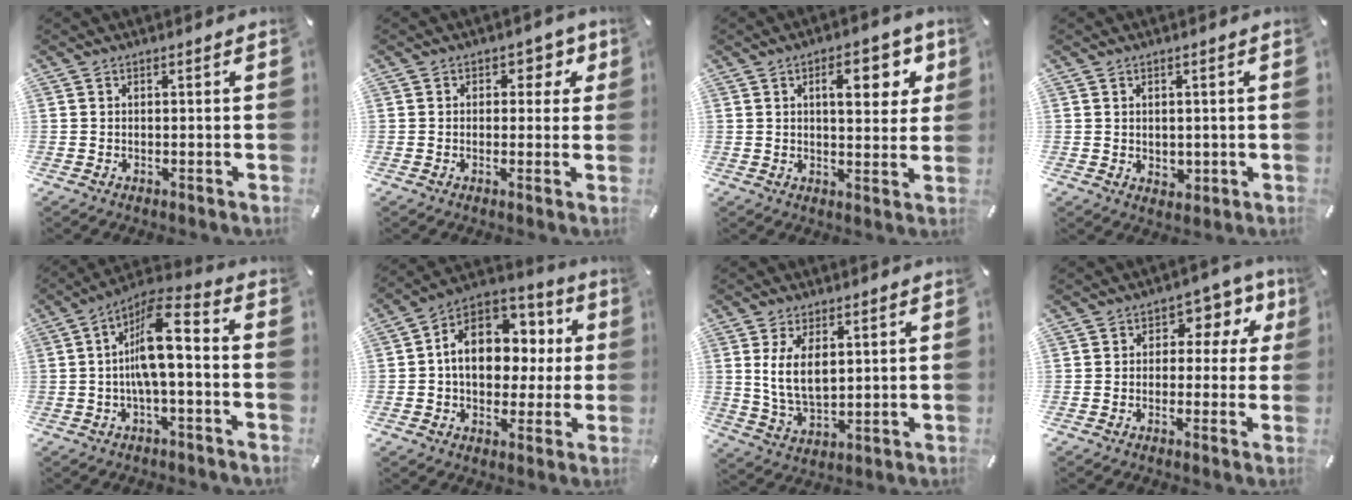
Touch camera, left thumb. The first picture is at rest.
{"total": 3.9, "force": [1.1, 3.1, 2.1], "torque": [-0.007, -0.004, 0.009]}
{"total": 10.2, "force": [4.1, 4.4, 8.2], "torque": [-0.101, -0.011, 0.059]}
{"total": 2.1, "force": [0.6, 1.9, 0.5], "torque": [0.006, -0.002, 0.007]}
{"total": 11.4, "force": [-0.1, 3.3, 10.9], "torque": [-0.212, -0.001, -0.001]}
{"total": 13.9, "force": [1.6, 10.9, 8.5], "torque": [-0.143, -0.008, 0.033]}
{"total": 8.4, "force": [2.7, 4.6, 6.5], "torque": [-0.151, -0.007, 0.043]}
{"total": 6.9, "force": [1.7, 5.3, 4.1], "torque": [-0.051, -0.002, 0.022]}